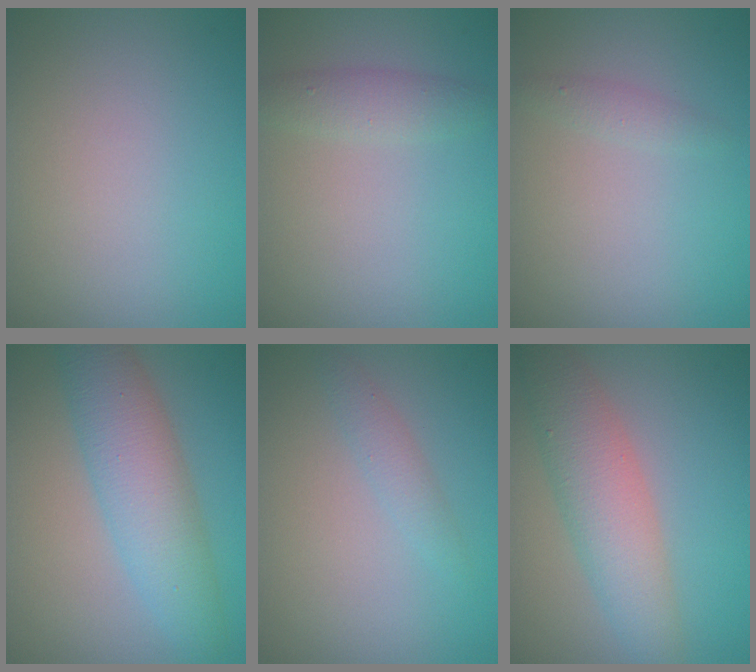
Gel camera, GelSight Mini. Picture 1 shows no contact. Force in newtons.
{"total": 1.9, "press": 1.9, "slide": 0.1}
{"total": 1.0, "press": 1.0, "slide": 0.1}
{"total": 6.2, "press": 6.2, "slide": 0.2}
{"total": 1.4, "press": 1.4, "slide": 0.0}
{"total": 5.0, "press": 5.0, "slide": 0.1}